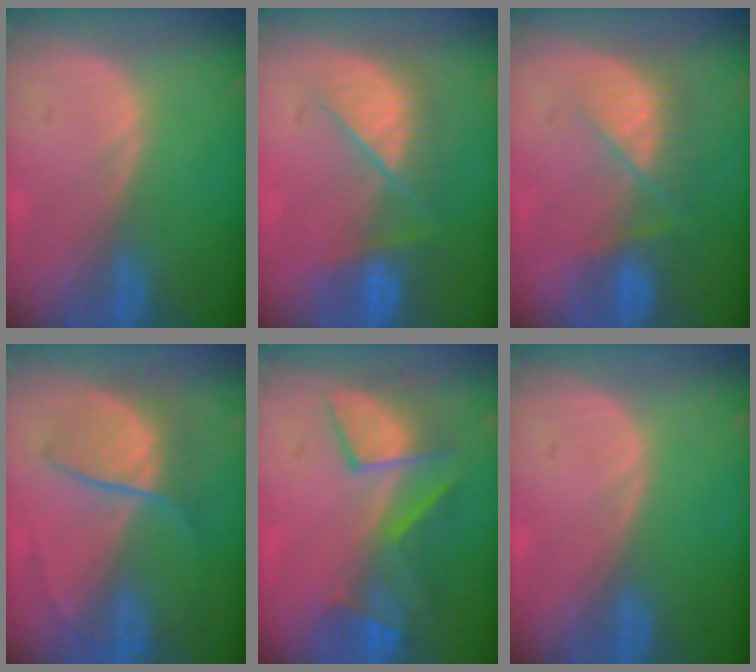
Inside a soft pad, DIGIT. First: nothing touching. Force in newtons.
{"total": 7.7, "press": 7.5, "slide": 1.7}
{"total": 7.5, "press": 6.7, "slide": 3.4}
{"total": 6.4, "press": 6.3, "slide": 0.7}
{"total": 7.6, "press": 7.5, "slide": 1.2}
{"total": 0.0}